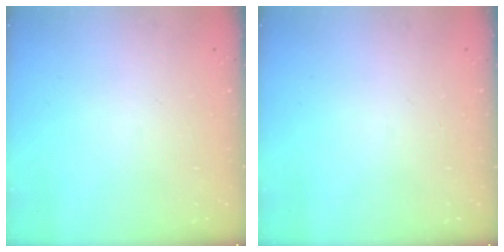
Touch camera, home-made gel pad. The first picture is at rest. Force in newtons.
{"total": 0.0}